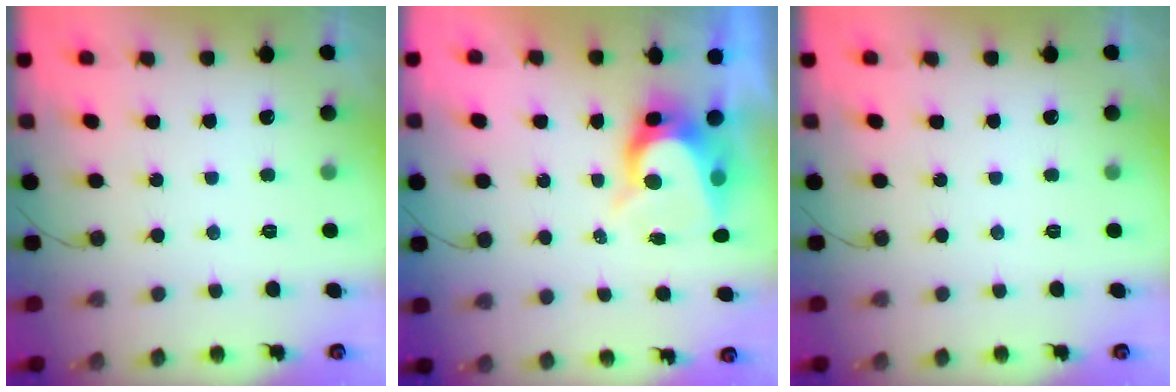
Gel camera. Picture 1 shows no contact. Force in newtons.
{"total": 8.7, "press": 8.6, "slide": 0.5}
{"total": 0.0}